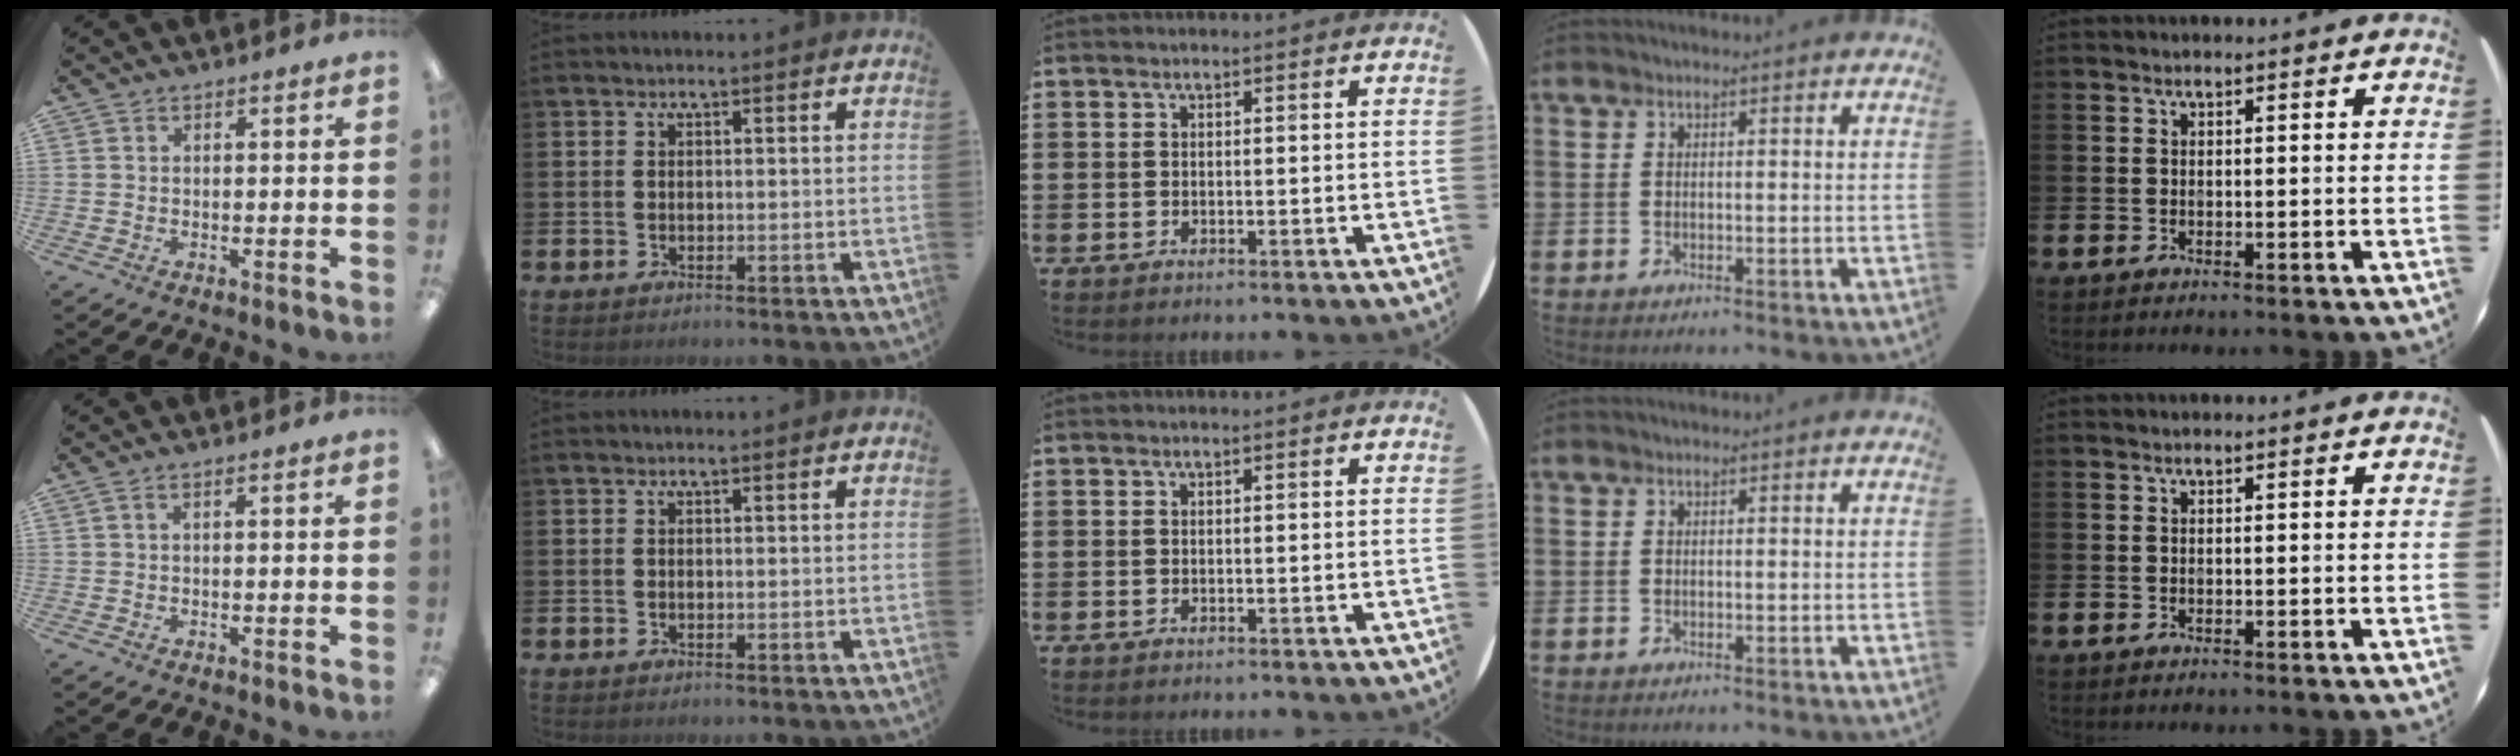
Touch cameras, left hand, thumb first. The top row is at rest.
{"thumb": {"total": 1.1, "force": [0.1, 0.1, 1.1], "torque": [-0.020, 0.001, 0.002]}}